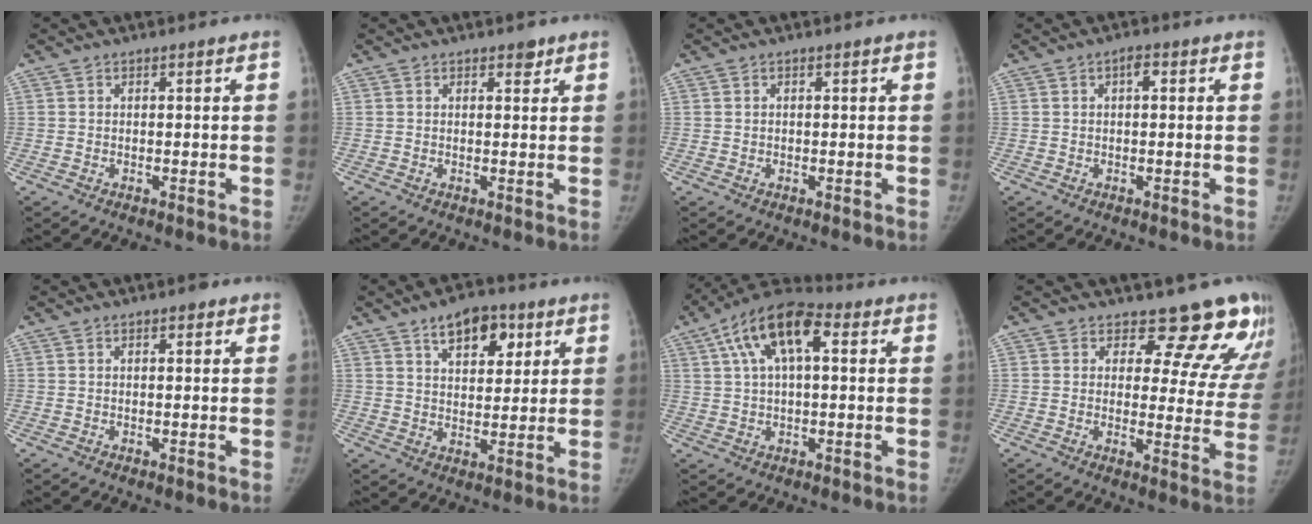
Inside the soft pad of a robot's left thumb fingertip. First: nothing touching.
{"total": 1.6, "force": [1.1, 0.9, 0.7], "torque": [0.002, -0.005, 0.012]}
{"total": 0.0}
{"total": 1.7, "force": [0.4, 0.8, 1.4], "torque": [-0.019, 0.004, 0.003]}
{"total": 1.7, "force": [1.0, 0.7, 1.2], "torque": [-0.012, -0.001, 0.009]}
{"total": 9.7, "force": [5.2, 5.4, 6.1], "torque": [-0.059, -0.023, 0.080]}
{"total": 13.9, "force": [4.6, 6.7, 11.3], "torque": [-0.195, 0.030, 0.070]}
{"total": 14.3, "force": [12.5, 5.7, 3.9], "torque": [0.010, -0.100, 0.123]}